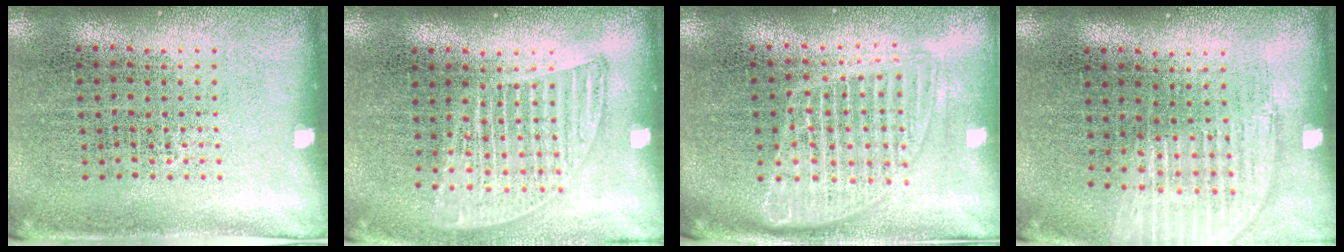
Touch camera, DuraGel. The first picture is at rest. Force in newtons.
{"total": 1.2, "press": 1.1, "slide": 0.5}
{"total": 1.7, "press": 1.5, "slide": 0.8}
{"total": 1.2, "press": 1.2, "slide": 0.3}